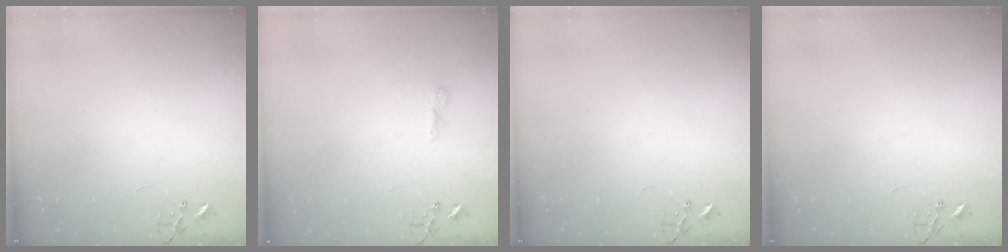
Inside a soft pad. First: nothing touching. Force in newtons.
{"total": 5.1, "press": 5.1, "slide": 0.6}
{"total": 0.0}
{"total": 0.0}